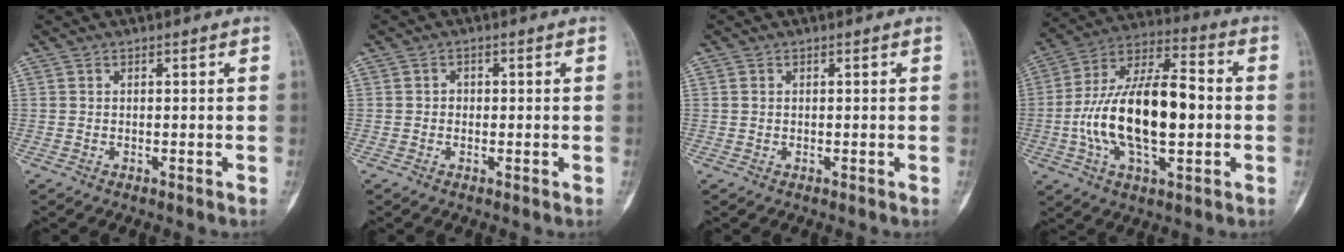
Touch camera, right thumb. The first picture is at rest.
{"total": 1.2, "force": [-0.1, 1.1, 0.5], "torque": [0.000, 0.004, -0.005]}
{"total": 0.7, "force": [0.1, 0.6, 0.3], "torque": [-0.002, 0.002, 0.003]}
{"total": 21.7, "force": [-1.9, 10.2, 19.0], "torque": [-0.337, 0.035, -0.033]}